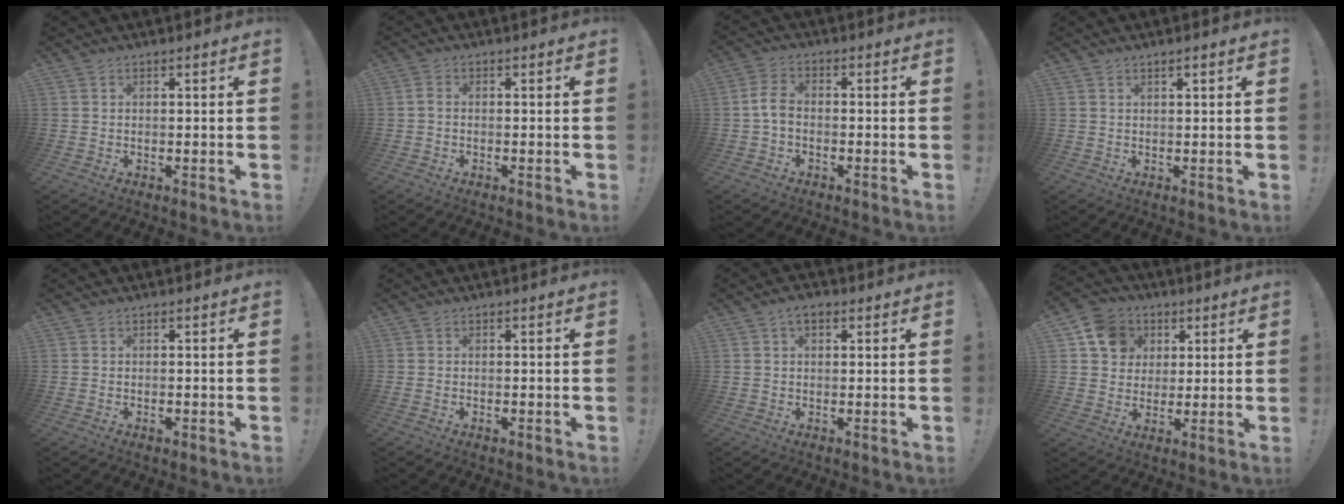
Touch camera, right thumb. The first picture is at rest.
{"total": 1.5, "force": [-0.6, 0.8, 1.1], "torque": [-0.018, 0.006, -0.012]}
{"total": 5.5, "force": [-1.1, 3.5, 4.1], "torque": [-0.082, 0.012, -0.019]}
{"total": 1.4, "force": [0.8, 0.0, 1.1], "torque": [-0.015, -0.003, 0.011]}
{"total": 0.8, "force": [-0.6, 0.3, 0.4], "torque": [-0.005, 0.002, -0.011]}
{"total": 0.7, "force": [-0.5, 0.3, 0.4], "torque": [-0.007, 0.001, -0.010]}
{"total": 3.6, "force": [1.4, 2.1, 2.6], "torque": [-0.036, -0.001, 0.025]}
{"total": 11.8, "force": [4.1, 10.2, 4.0], "torque": [-0.046, -0.013, 0.084]}